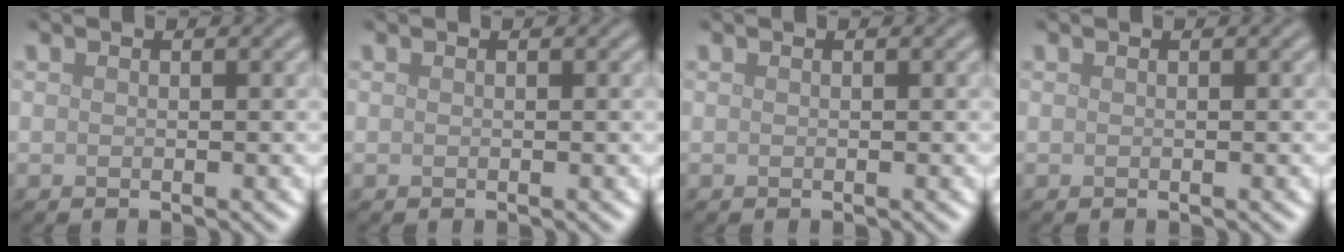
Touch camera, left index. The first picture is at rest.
{"total": 0.0}
{"total": 0.0}
{"total": 0.0}